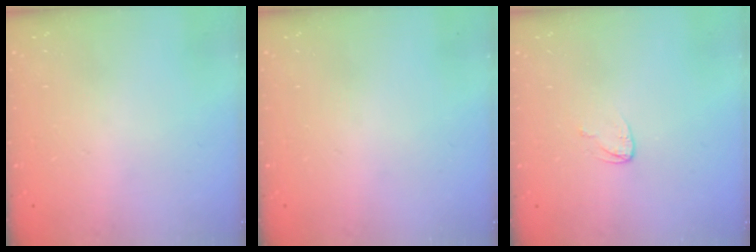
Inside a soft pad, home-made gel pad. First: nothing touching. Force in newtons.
{"total": 0.0}
{"total": 3.4, "press": 3.4, "slide": 0.3}